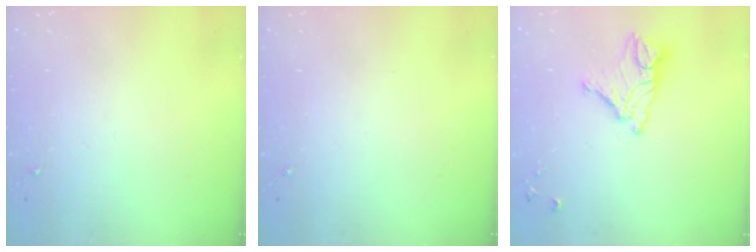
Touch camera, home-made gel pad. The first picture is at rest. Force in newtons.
{"total": 0.0}
{"total": 12.7, "press": 12.6, "slide": 1.1}